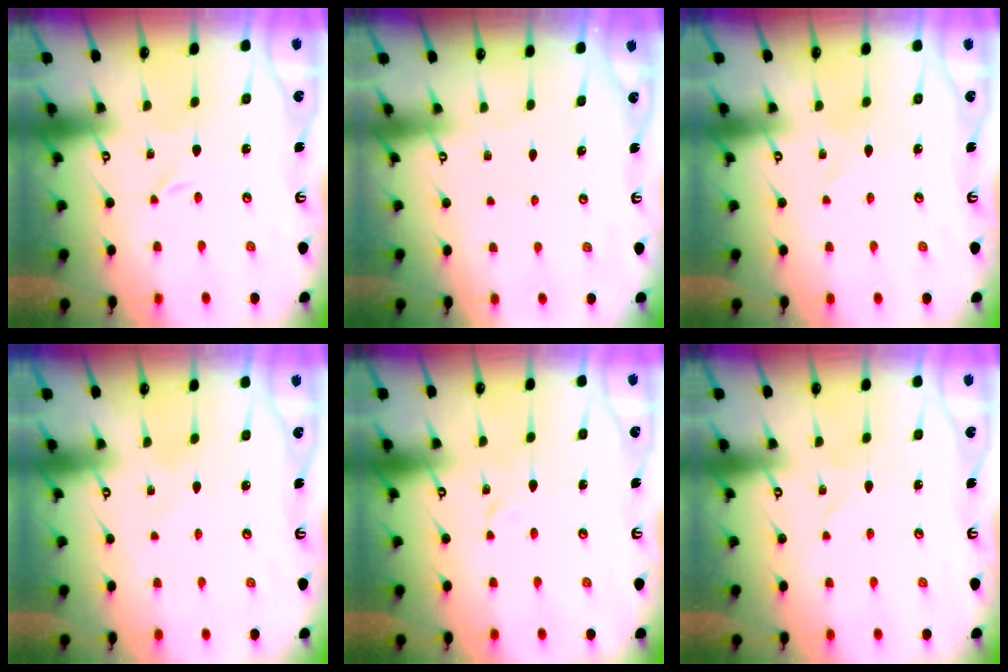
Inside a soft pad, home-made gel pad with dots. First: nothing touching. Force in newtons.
{"total": 0.0}
{"total": 2.4, "press": 2.4, "slide": 0.2}
{"total": 1.3, "press": 1.3, "slide": 0.2}
{"total": 2.4, "press": 2.4, "slide": 0.3}
{"total": 1.6, "press": 1.6, "slide": 0.1}